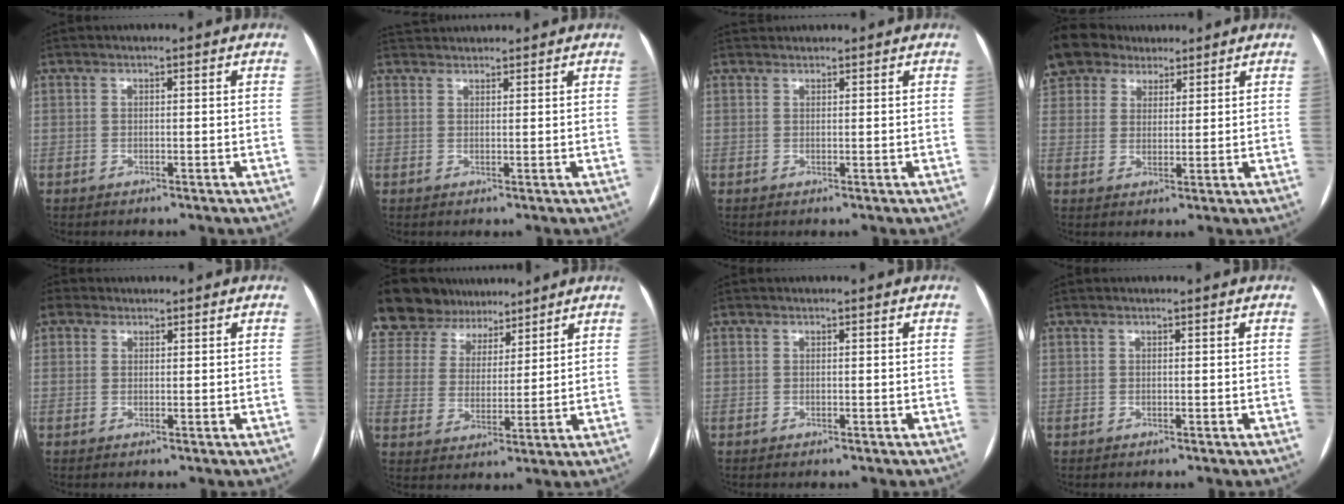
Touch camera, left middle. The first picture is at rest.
{"total": 4.4, "force": [4.3, 0.7, 0.8], "torque": [-0.014, 0.039, 0.070]}
{"total": 2.6, "force": [2.5, 0.5, 0.4], "torque": [-0.008, 0.034, 0.041]}
{"total": 12.0, "force": [8.8, 7.6, 3.1], "torque": [-0.089, 0.044, 0.169]}
{"total": 2.0, "force": [1.1, 1.6, 0.4], "torque": [-0.008, 0.014, 0.018]}
{"total": 18.0, "force": [15.0, 8.3, 5.3], "torque": [-0.137, 0.044, 0.265]}
{"total": 0.0}
{"total": 0.0}